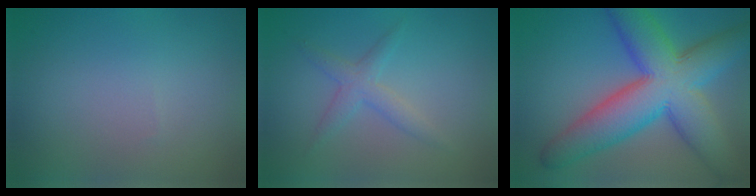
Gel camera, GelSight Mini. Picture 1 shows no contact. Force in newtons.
{"total": 2.1, "press": 2.1, "slide": 0.1}
{"total": 11.3, "press": 11.3, "slide": 0.5}